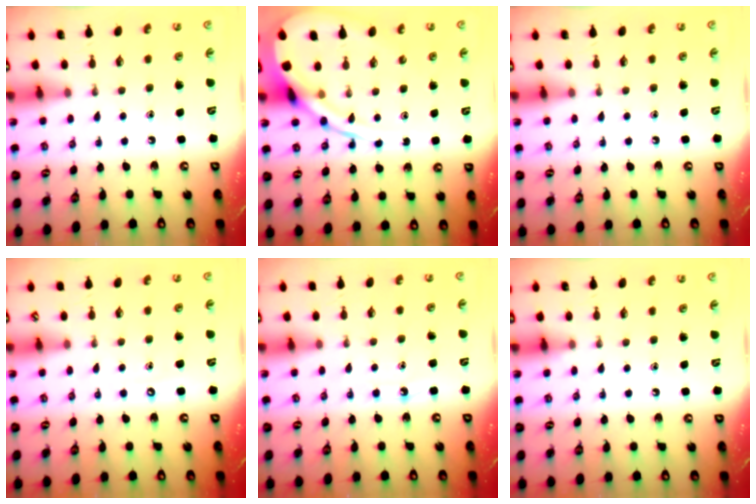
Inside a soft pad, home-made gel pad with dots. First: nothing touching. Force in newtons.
{"total": 12.7, "press": 12.6, "slide": 1.2}
{"total": 0.0}
{"total": 4.0, "press": 4.0, "slide": 0.6}
{"total": 5.5, "press": 5.4, "slide": 0.7}
{"total": 5.1, "press": 5.0, "slide": 0.7}